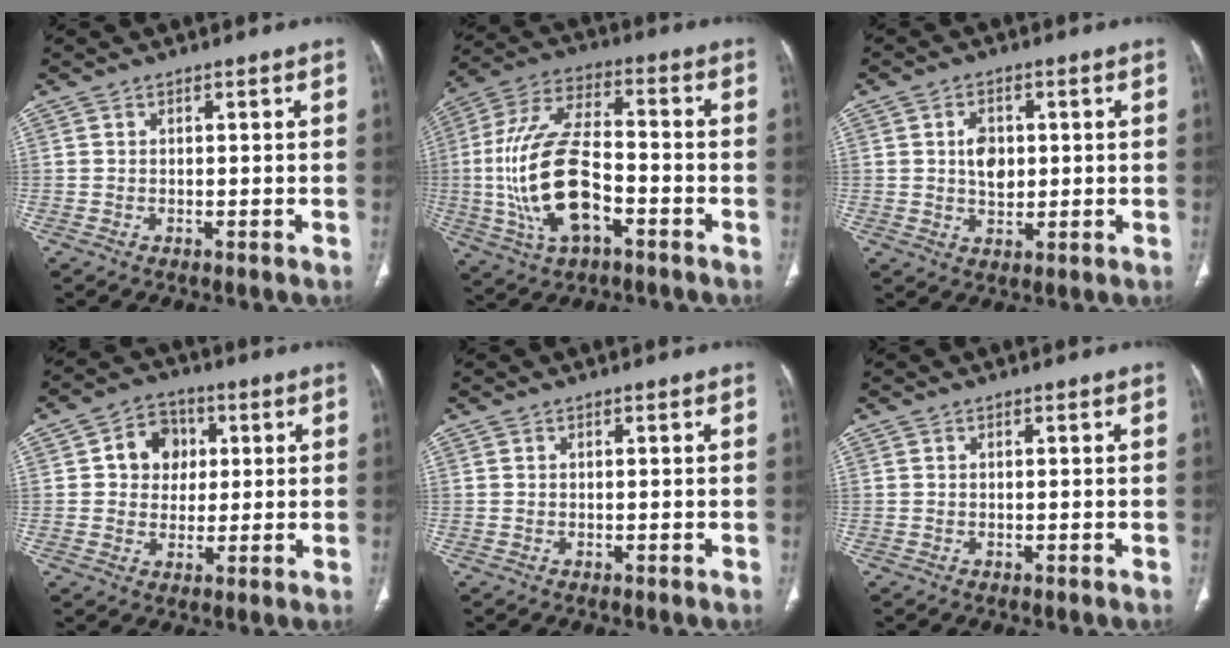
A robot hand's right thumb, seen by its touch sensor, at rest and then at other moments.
{"total": 18.3, "force": [-4.2, 8.9, 15.4], "torque": [-0.316, 0.032, -0.074]}
{"total": 5.3, "force": [0.8, 3.7, 3.7], "torque": [-0.045, -0.004, 0.016]}
{"total": 8.3, "force": [1.7, 7.1, 4.0], "torque": [-0.019, 0.003, 0.023]}
{"total": 0.0}
{"total": 0.0}